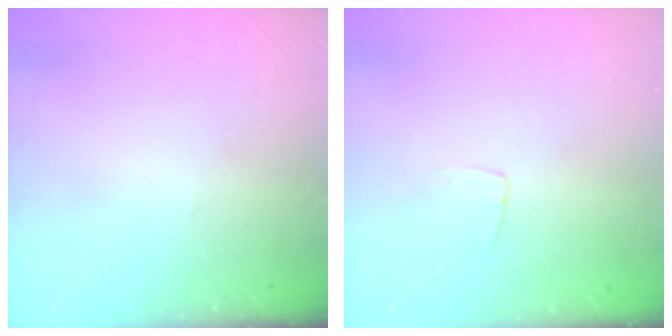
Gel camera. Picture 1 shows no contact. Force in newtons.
{"total": 3.3, "press": 3.3, "slide": 0.2}